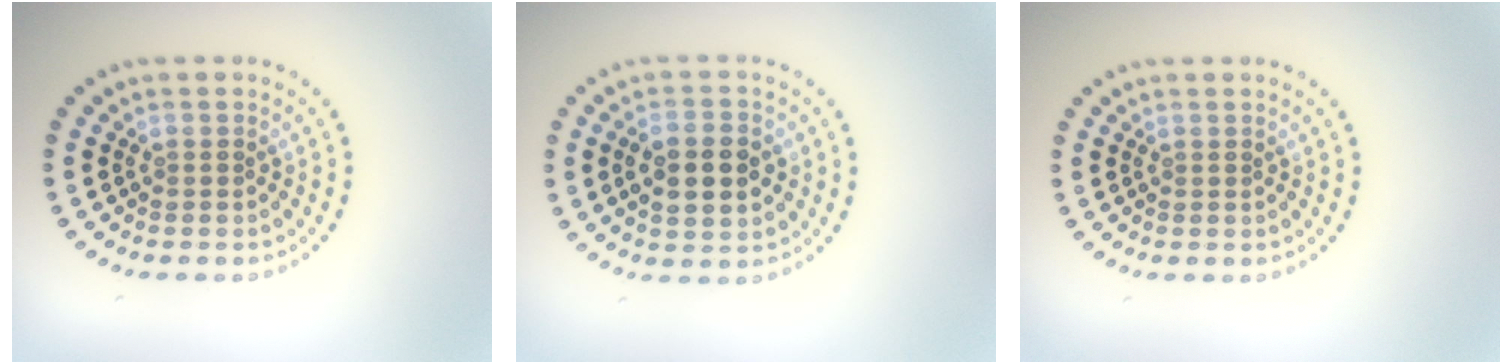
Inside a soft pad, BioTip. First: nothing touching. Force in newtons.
{"total": 4.7, "press": 4.7, "slide": 0.2}
{"total": 0.0}